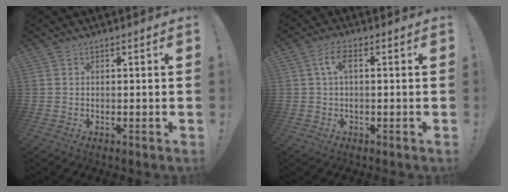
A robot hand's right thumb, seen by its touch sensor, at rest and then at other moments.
{"total": 4.8, "force": [1.2, 1.7, 4.3], "torque": [-0.091, 0.007, 0.019]}